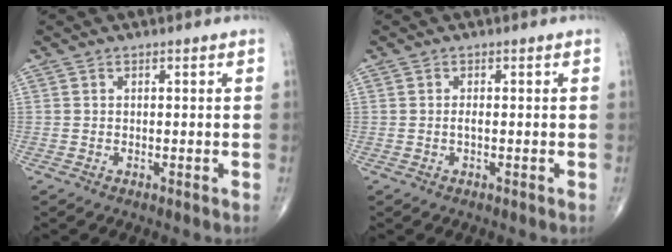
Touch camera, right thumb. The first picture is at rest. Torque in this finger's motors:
{"motor_torque": [-0.02, 0.15, 0.21, 0.06, -0.01]}